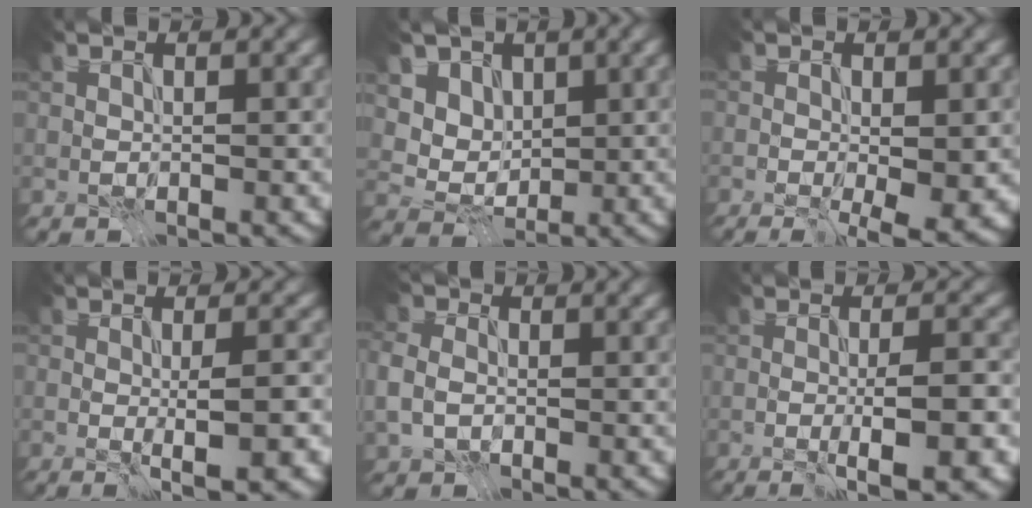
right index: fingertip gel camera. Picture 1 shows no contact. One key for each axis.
{"total": 5.7, "fx": 2.9, "fy": 4.5, "fz": 2.0, "tx": -0.057, "ty": -0.013, "tz": 0.063}
{"total": 3.4, "fx": -0.6, "fy": 0.8, "fz": 3.2, "tx": -0.039, "ty": -0.008, "tz": -0.007}
{"total": 3.5, "fx": -1.0, "fy": 0.7, "fz": 3.3, "tx": -0.039, "ty": 0.001, "tz": -0.015}
{"total": 3.9, "fx": -0.3, "fy": 3.3, "fz": 1.9, "tx": -0.045, "ty": 0.012, "tz": -0.012}
{"total": 5.3, "fx": -1.8, "fy": 1.1, "fz": 4.9, "tx": -0.061, "ty": 0.001, "tz": -0.025}